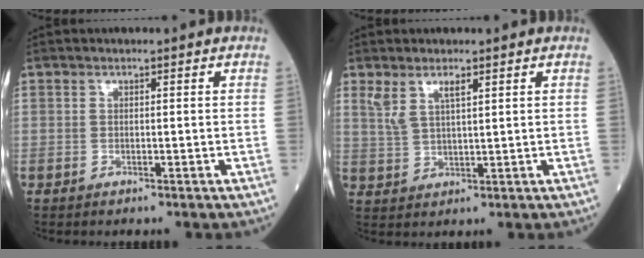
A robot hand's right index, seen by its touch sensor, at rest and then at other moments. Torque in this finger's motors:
{"motor_torque": [0.05, 0.08, 0.06, 0.08]}